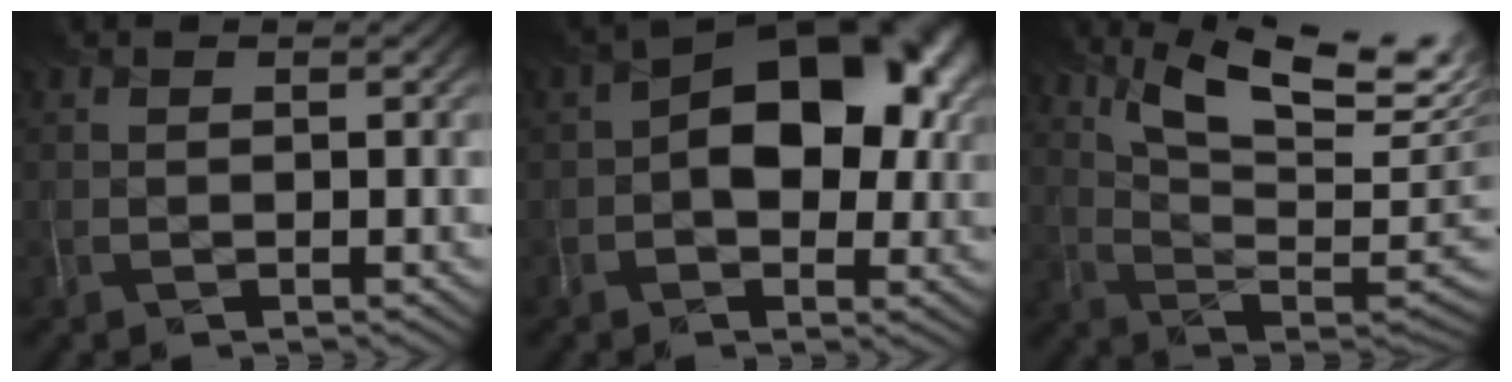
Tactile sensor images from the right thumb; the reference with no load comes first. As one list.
[{"total": 12.1, "force": [1.2, 7.6, 9.4], "torque": [-0.123, 0.018, 0.012]}, {"total": 17.3, "force": [8.8, 6.0, 13.6], "torque": [-0.226, 0.021, 0.151]}]